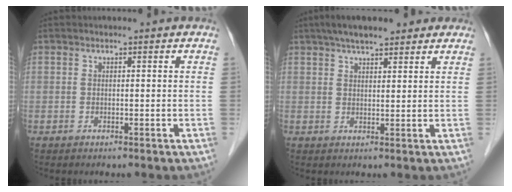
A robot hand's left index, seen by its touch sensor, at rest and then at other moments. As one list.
[{"total": 8.2, "force": [6.2, 2.2, 4.8], "torque": [-0.069, 0.035, 0.098]}]